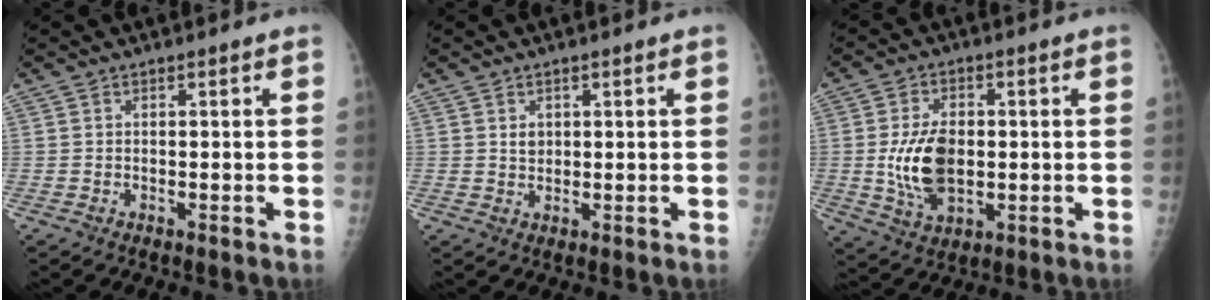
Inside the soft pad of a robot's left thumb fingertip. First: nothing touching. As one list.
[{"total": 1.9, "force": [0.6, 1.5, 1.0], "torque": [-0.003, -0.003, 0.012]}, {"total": 10.9, "force": [-0.6, 6.7, 8.5], "torque": [-0.144, -0.003, -0.003]}]